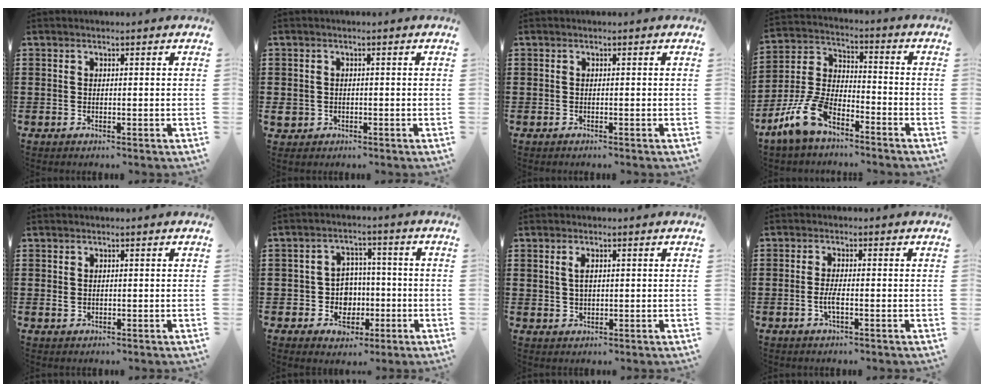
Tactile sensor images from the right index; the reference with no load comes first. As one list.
[{"total": 1.8, "force": [-0.7, 1.6, 0.4], "torque": [-0.013, 0.002, -0.018]}, {"total": 0.0}, {"total": 9.5, "force": [-6.5, 4.1, 5.5], "torque": [-0.144, 0.007, -0.130]}, {"total": 1.0, "force": [0.2, 0.8, 0.5], "torque": [-0.013, 0.005, 0.002]}, {"total": 6.2, "force": [-1.0, 5.9, 1.5], "torque": [-0.041, 0.010, -0.013]}, {"total": 2.0, "force": [0.5, 1.1, 1.7], "torque": [-0.036, 0.005, 0.007]}, {"total": 2.5, "force": [-0.8, 0.5, 2.3], "torque": [-0.055, -0.004, -0.020]}]